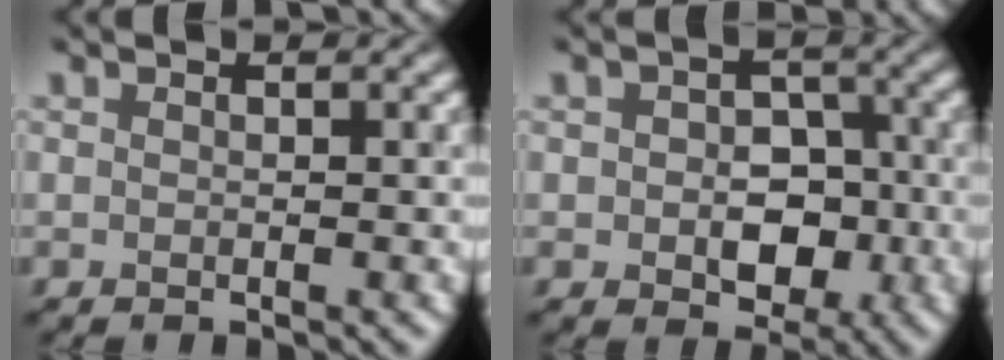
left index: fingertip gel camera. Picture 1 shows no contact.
{"total": 5.5, "force": [-0.7, 3.8, 3.8], "torque": [-0.049, -0.010, -0.010]}